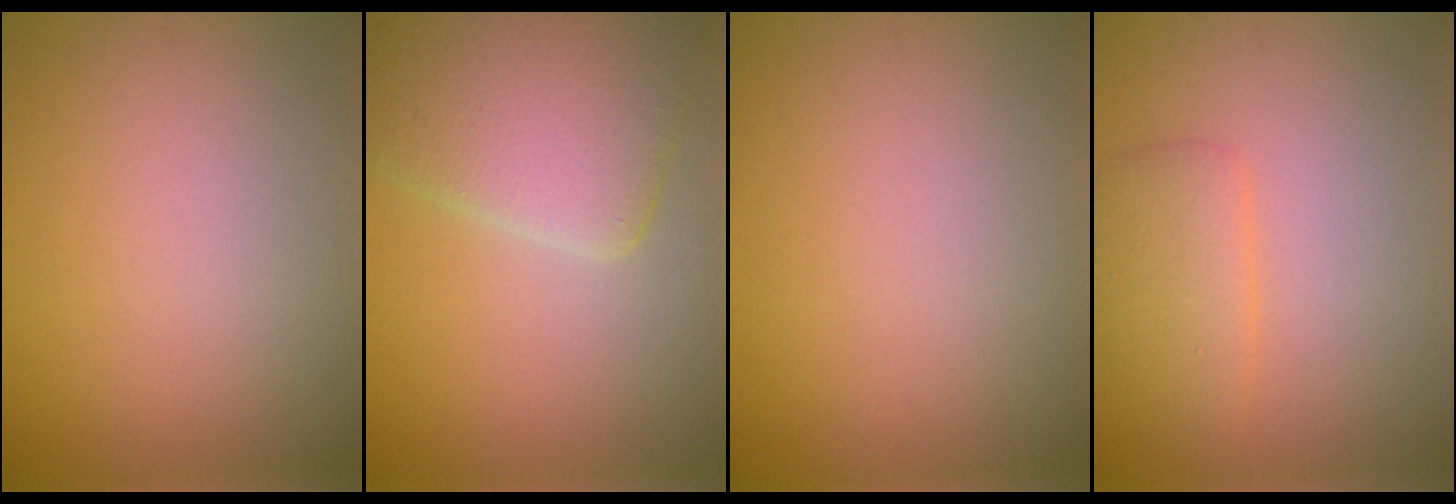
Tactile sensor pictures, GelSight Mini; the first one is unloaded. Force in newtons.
{"total": 6.9, "press": 6.9, "slide": 0.4}
{"total": 0.0}
{"total": 2.8, "press": 2.8, "slide": 0.2}